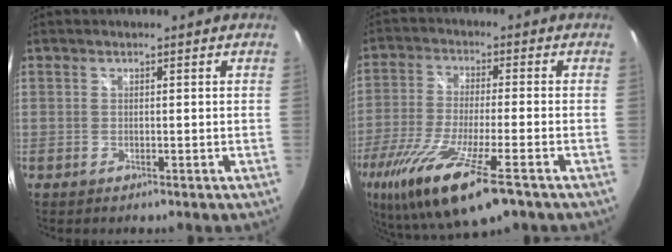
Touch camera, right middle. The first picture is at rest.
{"total": 19.6, "force": [-11.5, 3.8, 15.5], "torque": [-0.312, -0.075, -0.206]}